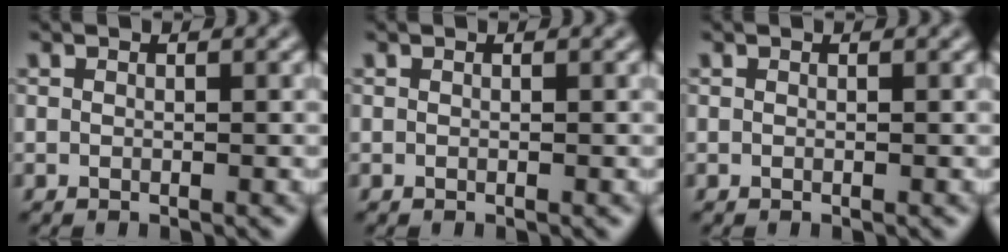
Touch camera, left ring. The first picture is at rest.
{"total": 0.0}
{"total": 0.0}